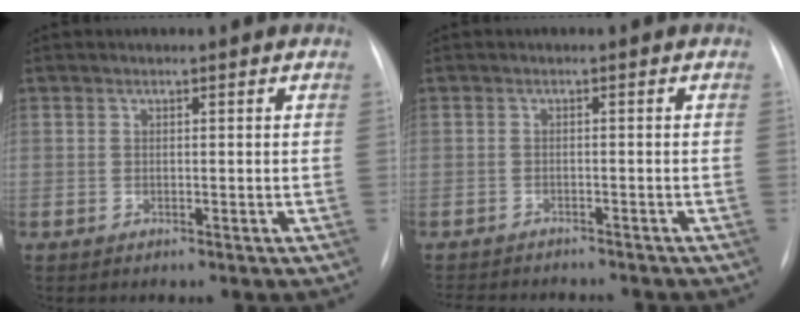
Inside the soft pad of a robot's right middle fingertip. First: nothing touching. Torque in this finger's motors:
{"motor_torque": [0.36, -0.46, 0.04, 0.02]}